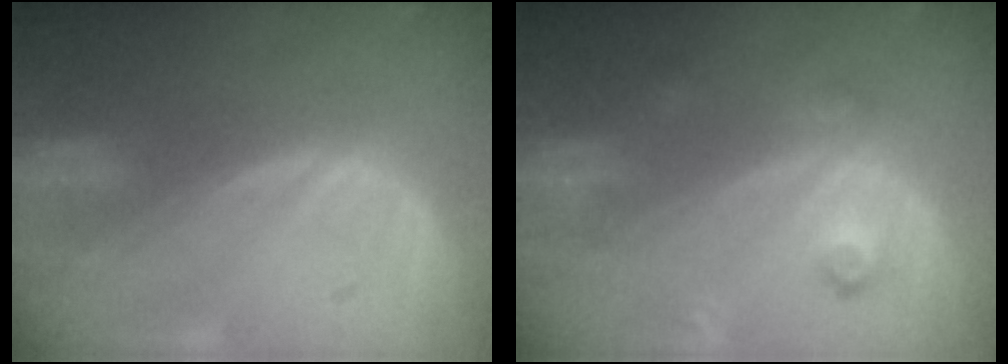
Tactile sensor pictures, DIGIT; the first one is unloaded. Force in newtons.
{"total": 3.8, "press": 3.4, "slide": 1.7}